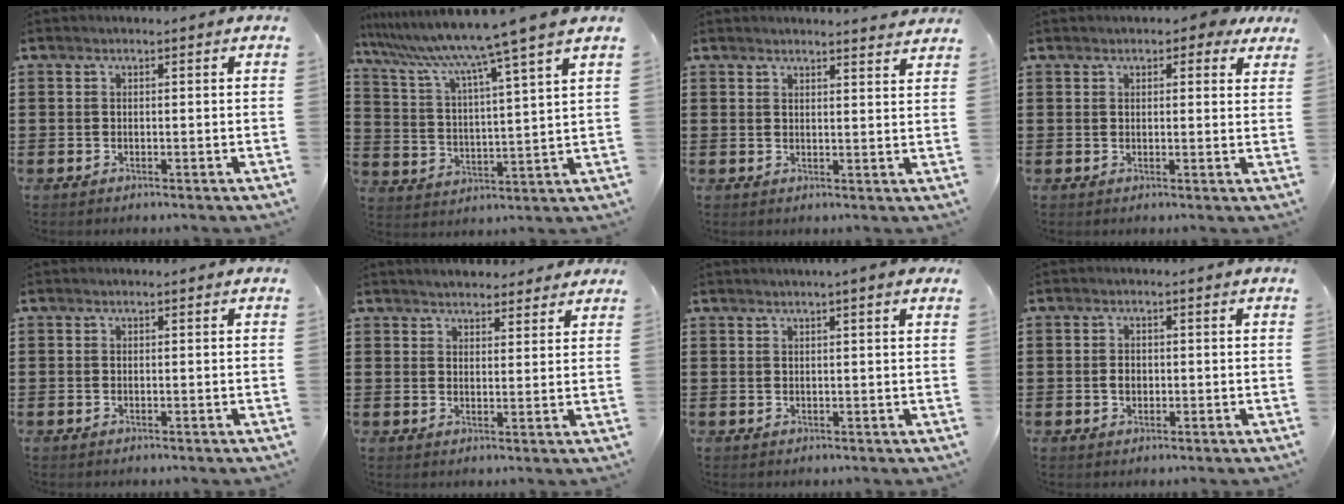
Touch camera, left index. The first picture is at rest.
{"total": 9.1, "force": [7.8, -1.6, 4.4], "torque": [-0.119, -0.056, 0.121]}
{"total": 2.6, "force": [2.5, -0.3, 0.2], "torque": [-0.004, -0.011, 0.047]}
{"total": 2.6, "force": [1.9, 1.1, 1.4], "torque": [-0.025, 0.006, 0.032]}
{"total": 0.0}
{"total": 3.0, "force": [2.9, 0.7, 0.1], "torque": [-0.011, -0.004, 0.056]}
{"total": 1.6, "force": [1.2, -0.3, 1.0], "torque": [-0.020, -0.001, 0.023]}
{"total": 1.9, "force": [-0.1, 1.4, 1.3], "torque": [-0.028, 0.007, -0.004]}